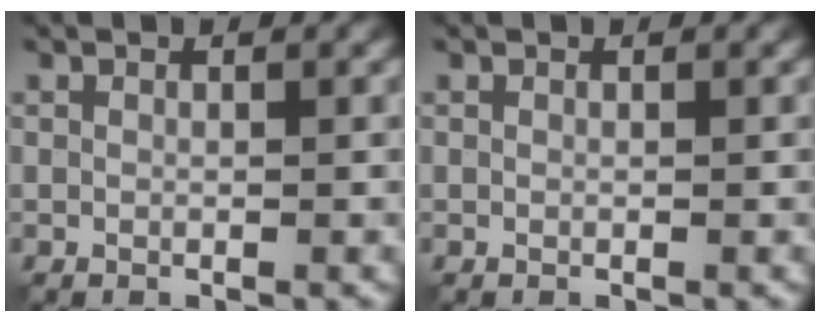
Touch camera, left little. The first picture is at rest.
{"total": 0.0}